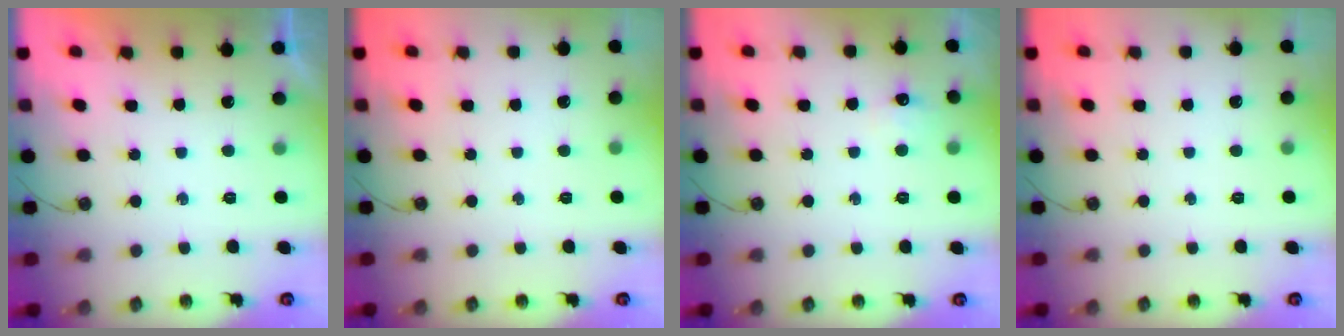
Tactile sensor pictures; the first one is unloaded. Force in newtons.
{"total": 0.0}
{"total": 5.2, "press": 5.2, "slide": 0.7}
{"total": 0.0}